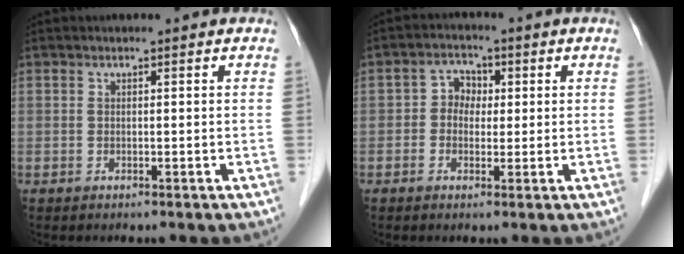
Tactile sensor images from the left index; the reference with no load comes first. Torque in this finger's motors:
{"motor_torque": [0.10, -0.02, -0.02, -0.01]}